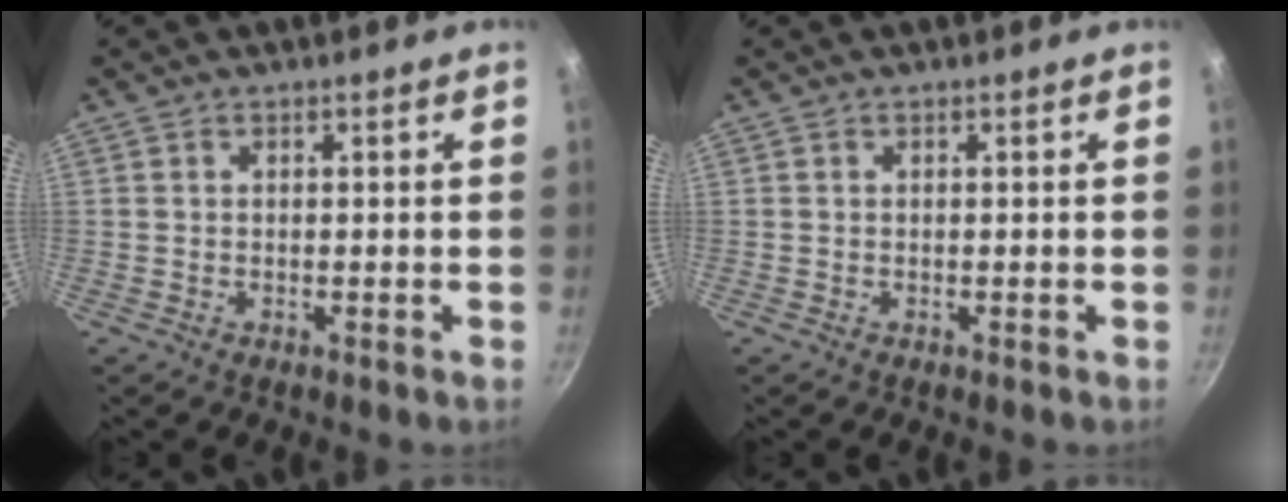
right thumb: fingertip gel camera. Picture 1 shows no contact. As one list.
[{"total": 0.0}]